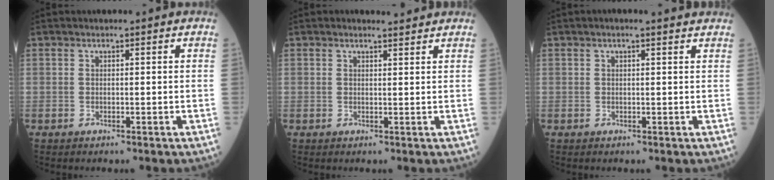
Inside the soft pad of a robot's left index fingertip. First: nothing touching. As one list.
[{"total": 1.7, "force": [1.7, 0.2, 0.3], "torque": [-0.013, 0.002, 0.025]}, {"total": 2.6, "force": [2.0, 0.3, 1.6], "torque": [-0.026, 0.016, 0.020]}]